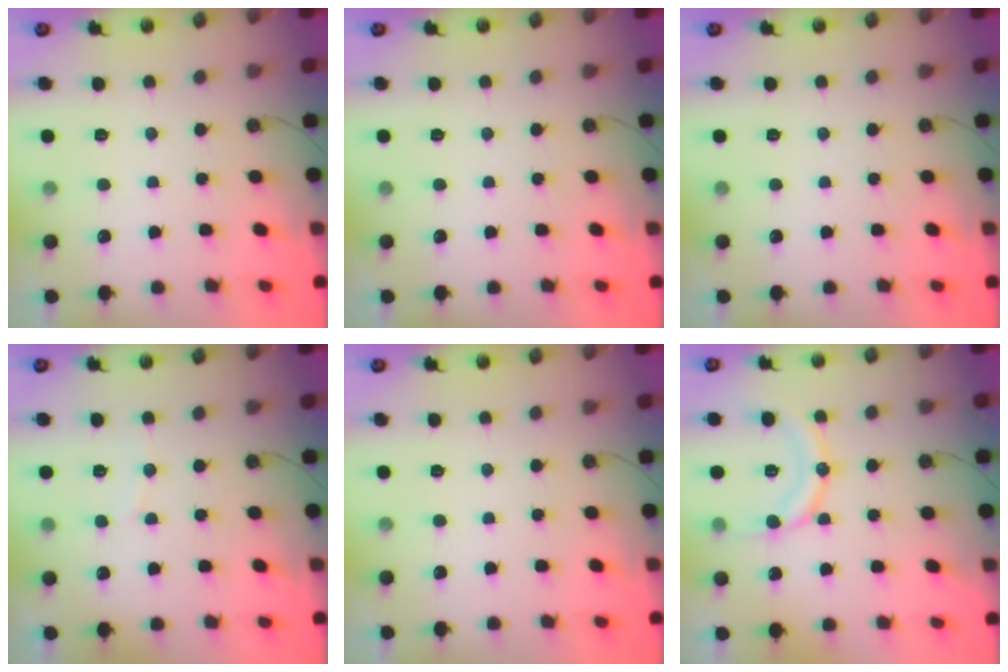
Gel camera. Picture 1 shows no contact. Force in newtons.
{"total": 0.0}
{"total": 0.0}
{"total": 3.8, "press": 3.8, "slide": 0.4}
{"total": 0.0}
{"total": 12.2, "press": 12.2, "slide": 1.1}